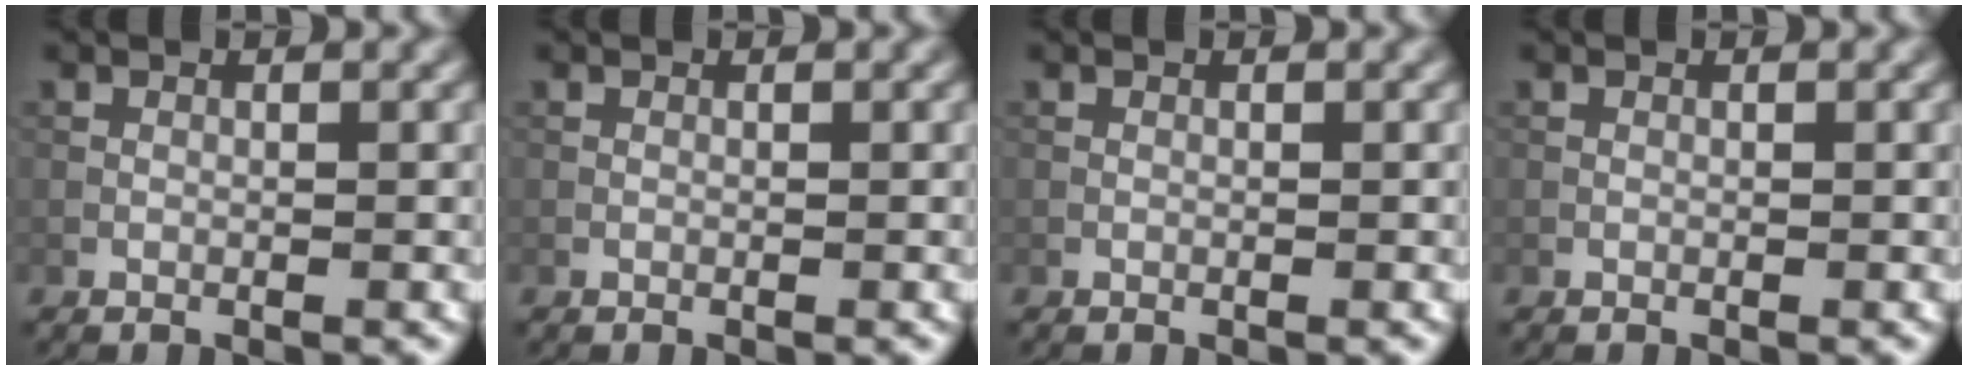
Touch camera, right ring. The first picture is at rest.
{"total": 0.0}
{"total": 0.0}
{"total": 0.0}